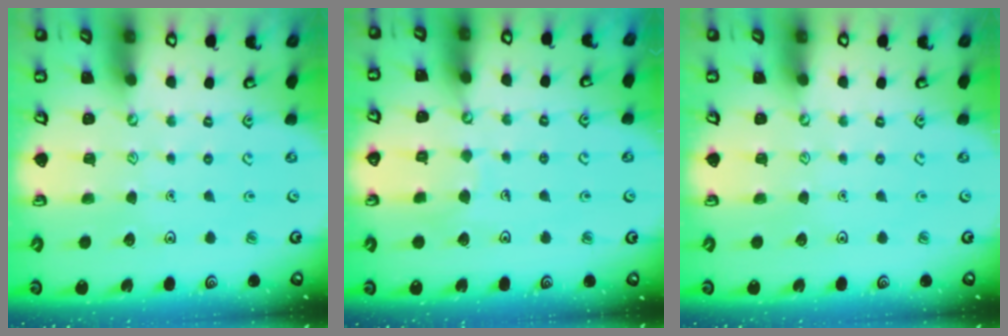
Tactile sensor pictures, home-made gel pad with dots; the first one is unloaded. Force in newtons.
{"total": 4.6, "press": 4.6, "slide": 0.3}
{"total": 0.0}